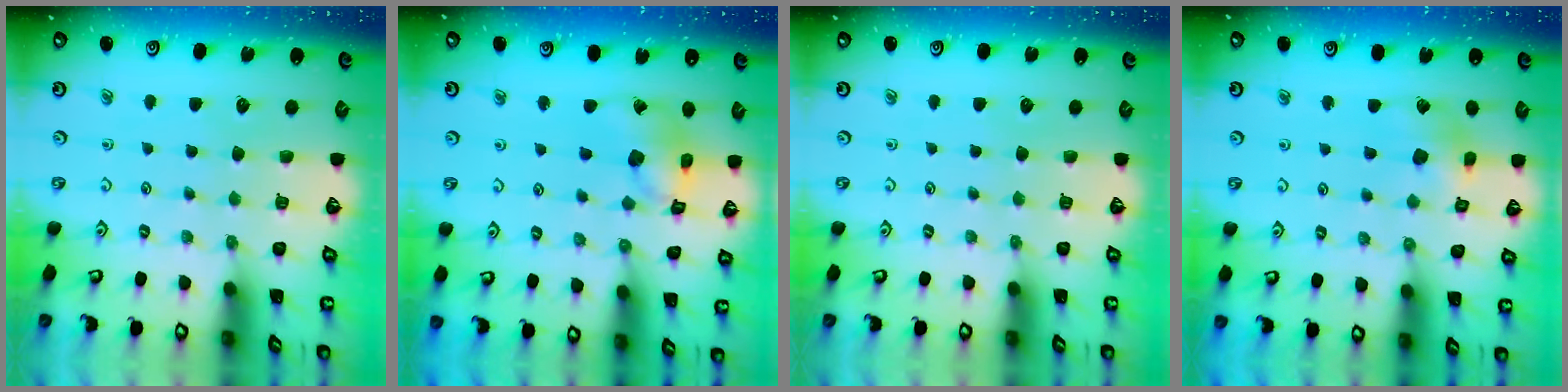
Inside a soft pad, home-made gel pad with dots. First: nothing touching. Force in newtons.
{"total": 11.1, "press": 11.0, "slide": 1.3}
{"total": 0.0}
{"total": 7.2, "press": 7.2, "slide": 0.9}